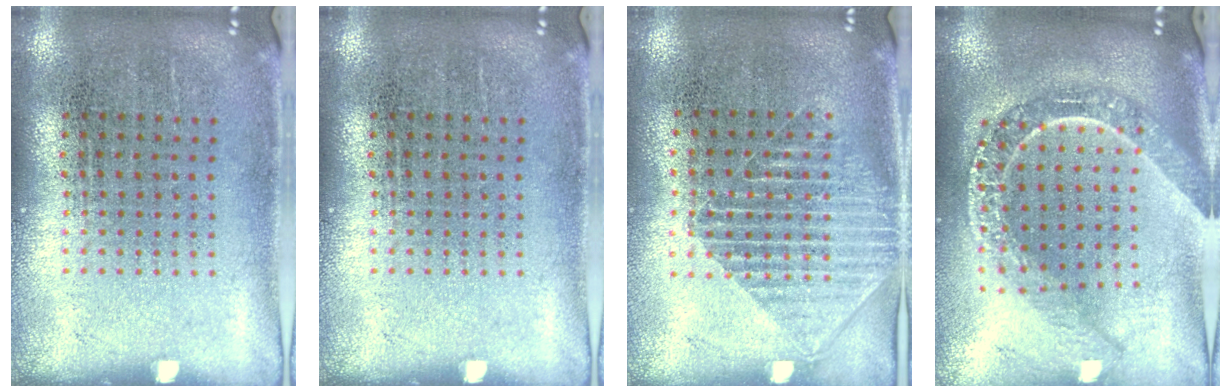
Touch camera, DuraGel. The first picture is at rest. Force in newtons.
{"total": 0.0}
{"total": 1.4, "press": 1.2, "slide": 0.8}
{"total": 2.3, "press": 2.0, "slide": 1.2}